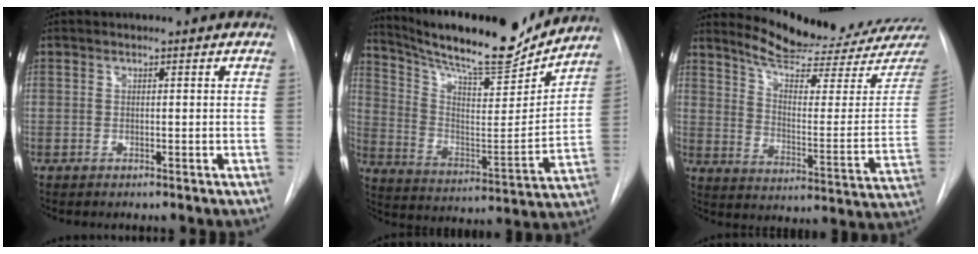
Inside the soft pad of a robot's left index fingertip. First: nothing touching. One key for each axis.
{"total": 21.2, "fx": 19.2, "fy": 2.6, "fz": 8.6, "tx": -0.153, "ty": -0.031, "tz": 0.299}
{"total": 20.5, "fx": 19.6, "fy": 0.8, "fz": 6.0, "tx": -0.091, "ty": -0.106, "tz": 0.257}